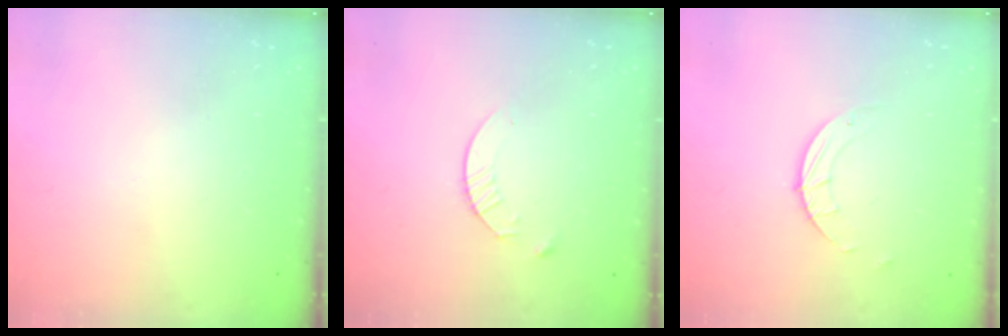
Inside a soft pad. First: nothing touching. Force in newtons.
{"total": 4.8, "press": 4.8, "slide": 0.6}
{"total": 1.5, "press": 1.5, "slide": 0.1}